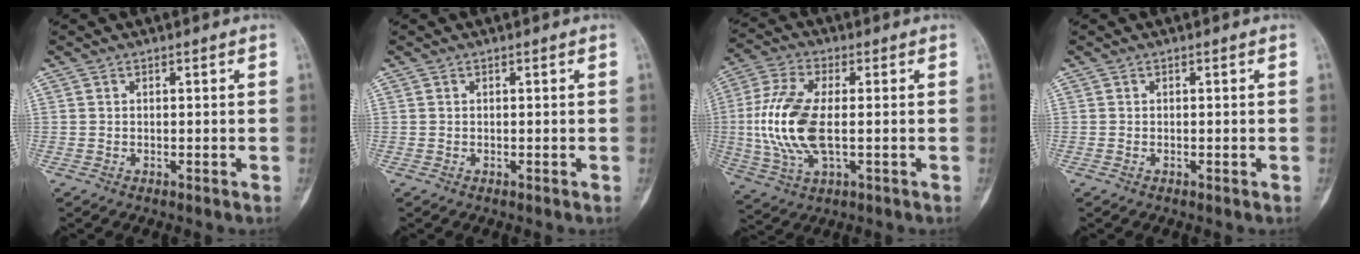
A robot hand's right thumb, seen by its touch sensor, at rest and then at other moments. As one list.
[{"total": 0.0}, {"total": 13.7, "force": [-0.6, 6.3, 12.1], "torque": [-0.269, 0.003, -0.010]}, {"total": 0.0}]